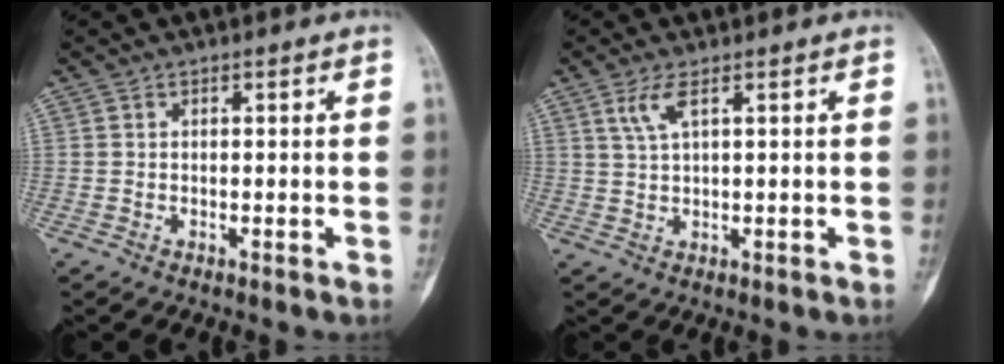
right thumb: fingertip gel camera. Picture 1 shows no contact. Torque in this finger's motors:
{"motor_torque": [-0.02, 0.02, 0.32, 0.13, 0.09]}